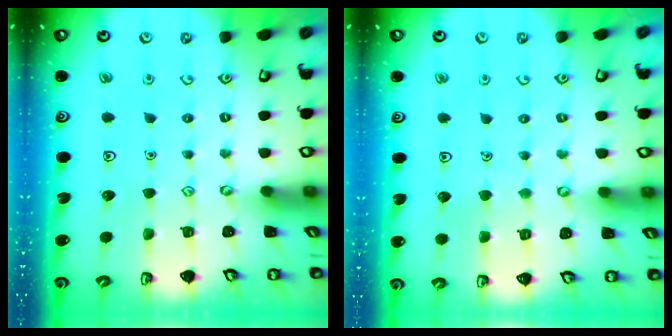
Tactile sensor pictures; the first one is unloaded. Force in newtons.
{"total": 2.7, "press": 2.7, "slide": 0.2}